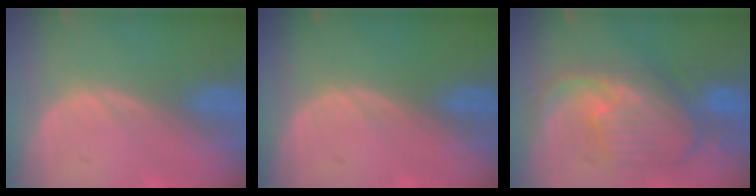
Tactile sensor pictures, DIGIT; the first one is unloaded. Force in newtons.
{"total": 0.0}
{"total": 10.9, "press": 9.6, "slide": 5.2}